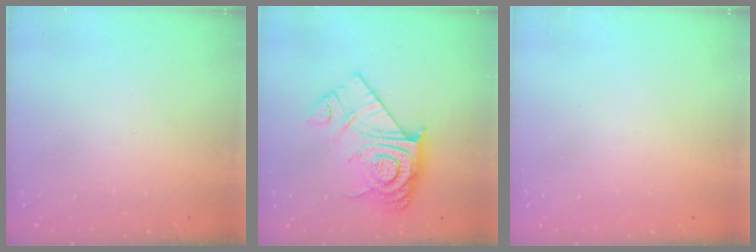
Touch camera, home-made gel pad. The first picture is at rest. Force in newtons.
{"total": 17.2, "press": 17.1, "slide": 1.3}
{"total": 0.0}